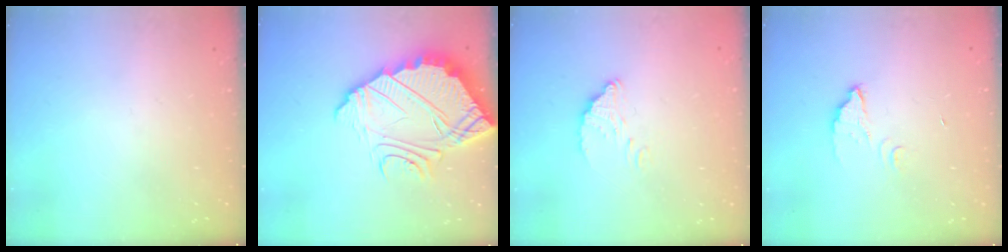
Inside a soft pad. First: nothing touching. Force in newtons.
{"total": 8.6, "press": 8.5, "slide": 0.6}
{"total": 4.3, "press": 4.2, "slide": 0.2}
{"total": 3.3, "press": 3.3, "slide": 0.3}